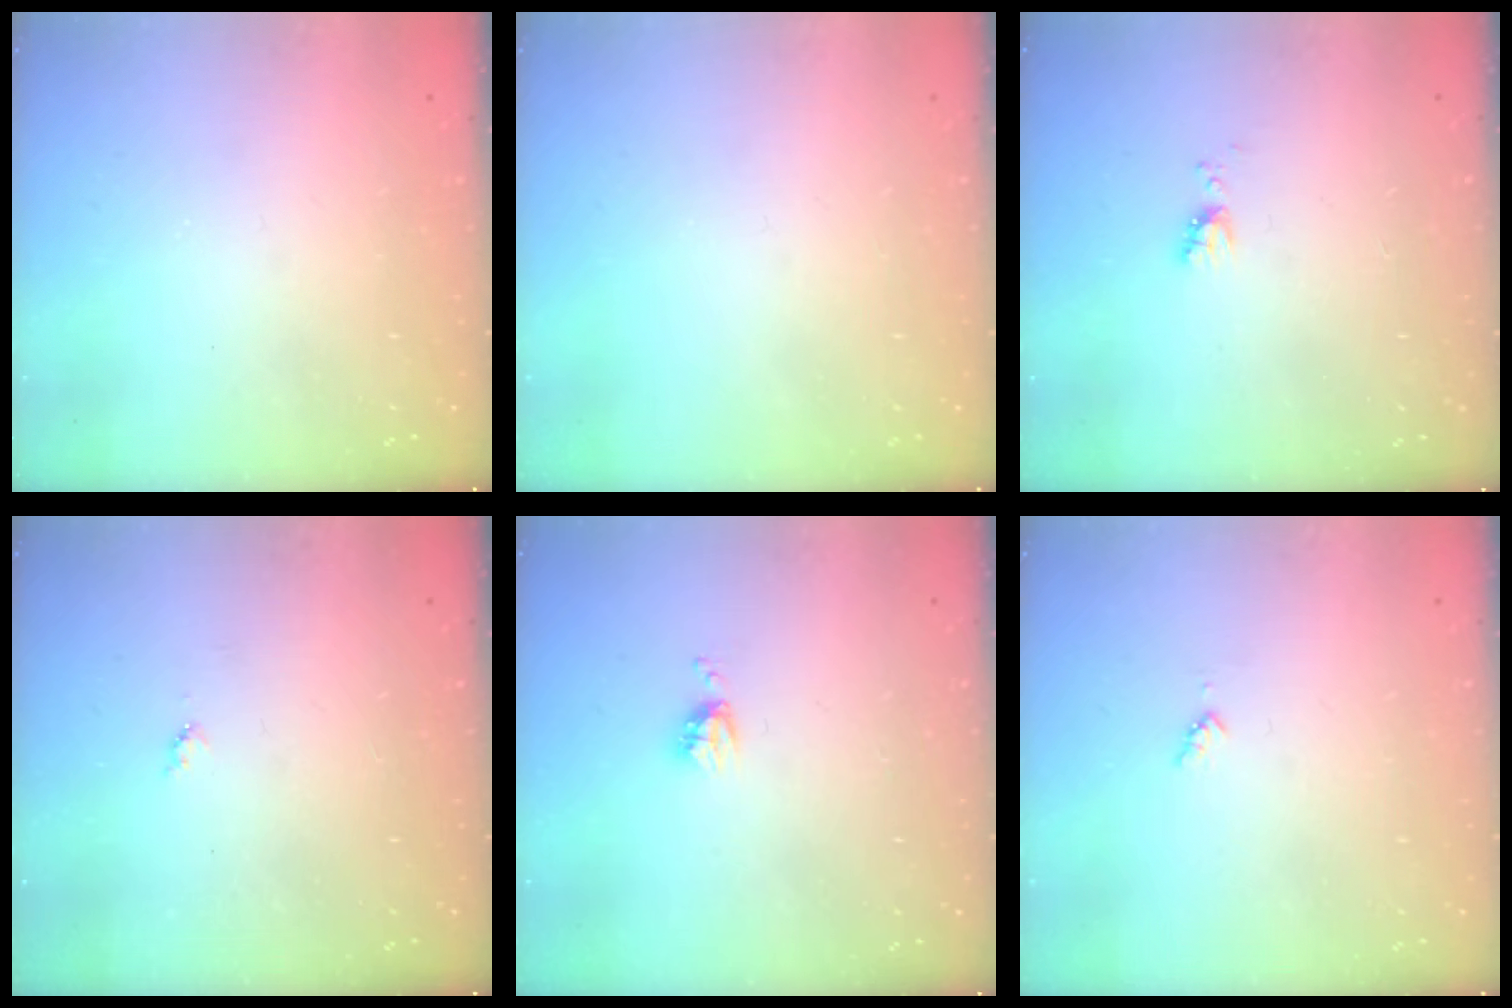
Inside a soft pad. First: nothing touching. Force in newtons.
{"total": 0.0}
{"total": 3.9, "press": 3.9, "slide": 0.6}
{"total": 3.9, "press": 3.9, "slide": 0.4}
{"total": 3.8, "press": 3.8, "slide": 0.6}
{"total": 3.4, "press": 3.3, "slide": 0.4}